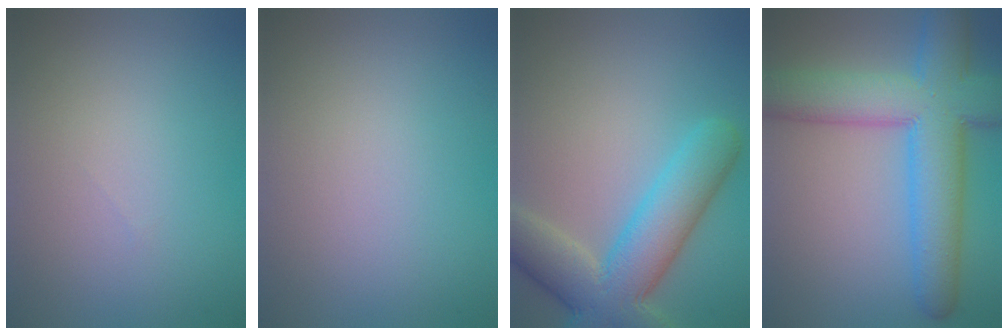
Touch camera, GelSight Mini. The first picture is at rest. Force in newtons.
{"total": 0.0}
{"total": 8.7, "press": 8.7, "slide": 0.6}
{"total": 10.9, "press": 10.9, "slide": 0.2}